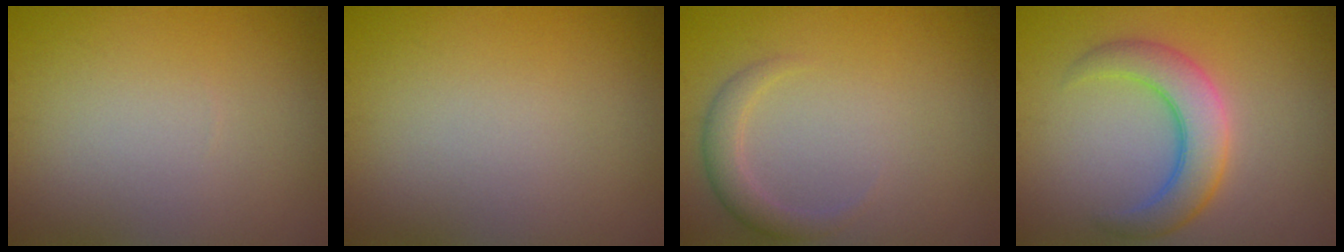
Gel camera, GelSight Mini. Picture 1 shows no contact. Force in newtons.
{"total": 0.0}
{"total": 2.0, "press": 2.0, "slide": 0.2}
{"total": 5.0, "press": 5.0, "slide": 0.1}